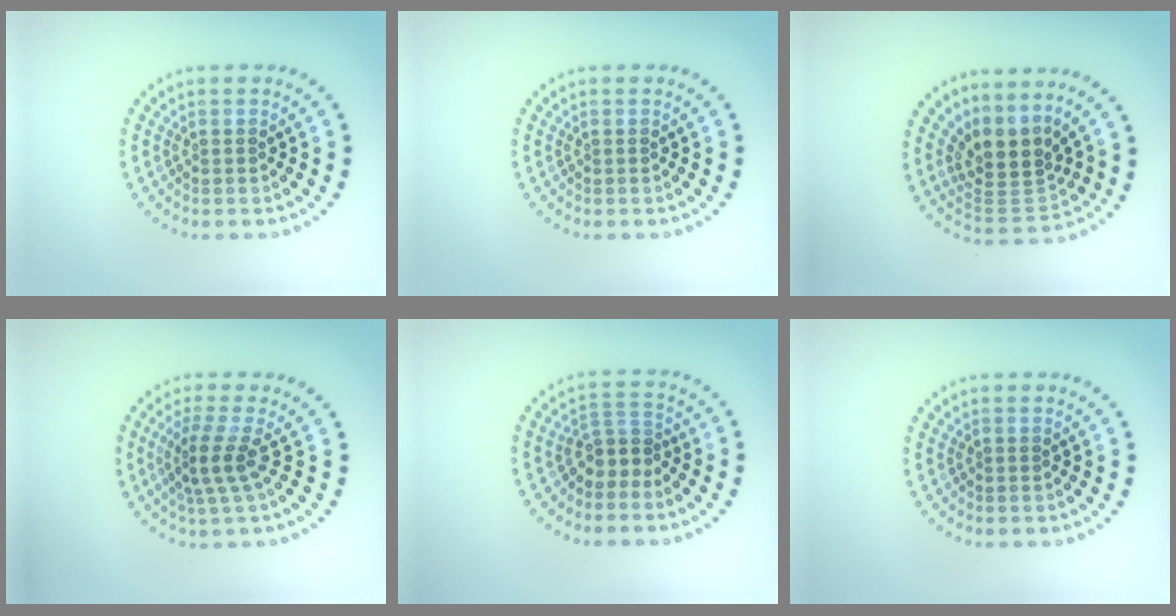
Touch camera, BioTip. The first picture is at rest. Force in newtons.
{"total": 0.0}
{"total": 4.0, "press": 3.0, "slide": 2.7}
{"total": 2.9, "press": 2.0, "slide": 2.1}
{"total": 2.5, "press": 1.8, "slide": 1.8}
{"total": 0.0}